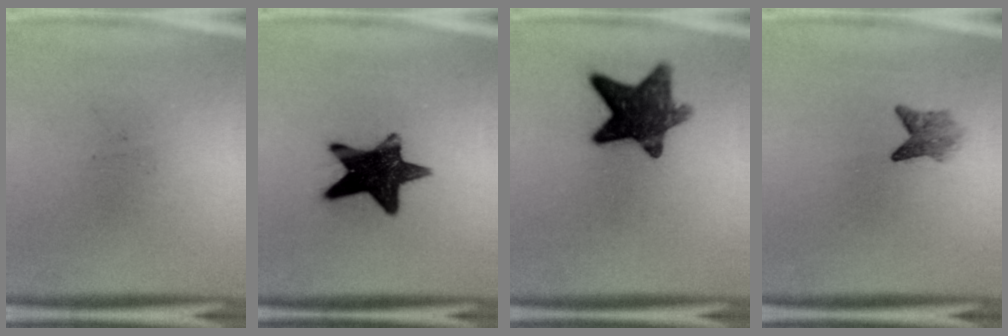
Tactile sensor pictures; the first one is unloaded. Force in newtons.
{"total": 14.3}
{"total": 11.5}
{"total": 2.6}